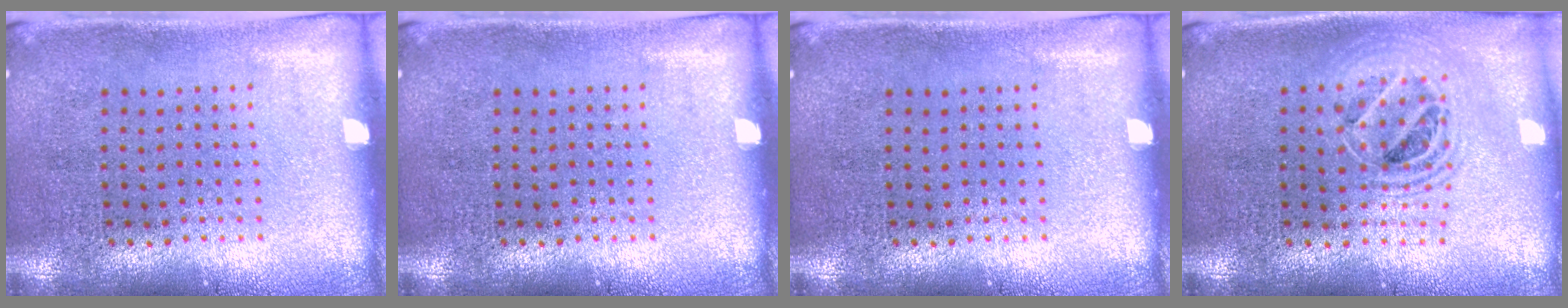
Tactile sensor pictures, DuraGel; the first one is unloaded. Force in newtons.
{"total": 0.0}
{"total": 0.0}
{"total": 1.8, "press": 1.5, "slide": 1.0}